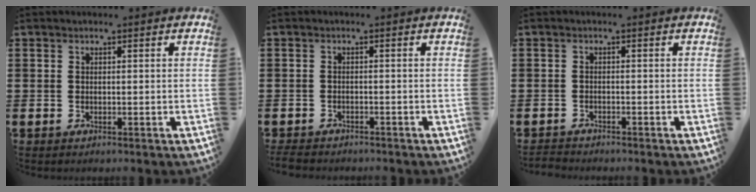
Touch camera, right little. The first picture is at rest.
{"total": 1.4, "force": [-1.4, 0.3, 0.2], "torque": [-0.008, 0.001, -0.030]}
{"total": 1.1, "force": [-1.1, 0.1, 0.0], "torque": [-0.002, 0.001, -0.023]}